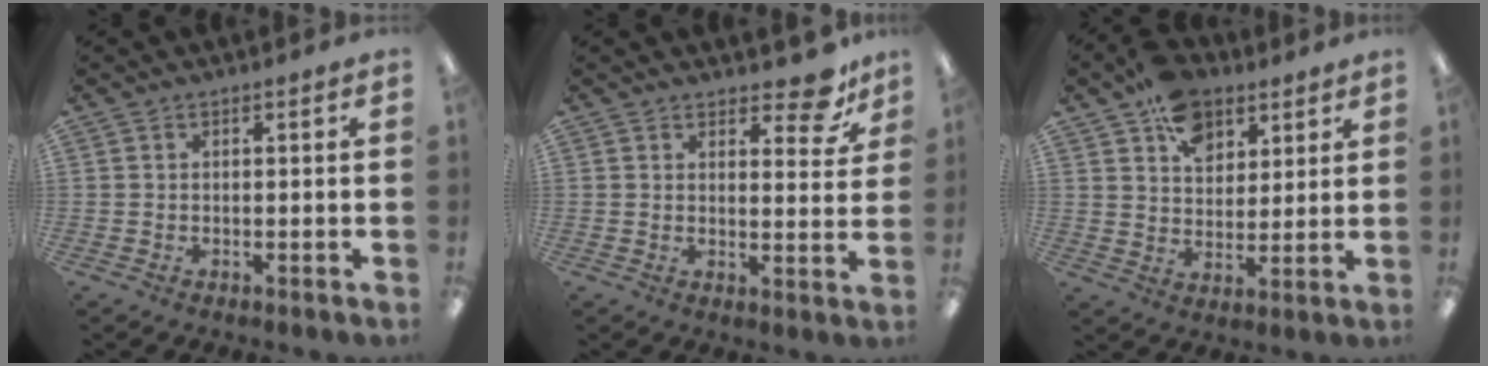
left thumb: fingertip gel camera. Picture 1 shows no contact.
{"total": 8.0, "force": [6.2, 3.2, 4.0], "torque": [-0.039, -0.037, 0.104]}
{"total": 11.3, "force": [6.8, 7.6, 4.8], "torque": [-0.065, -0.033, 0.124]}